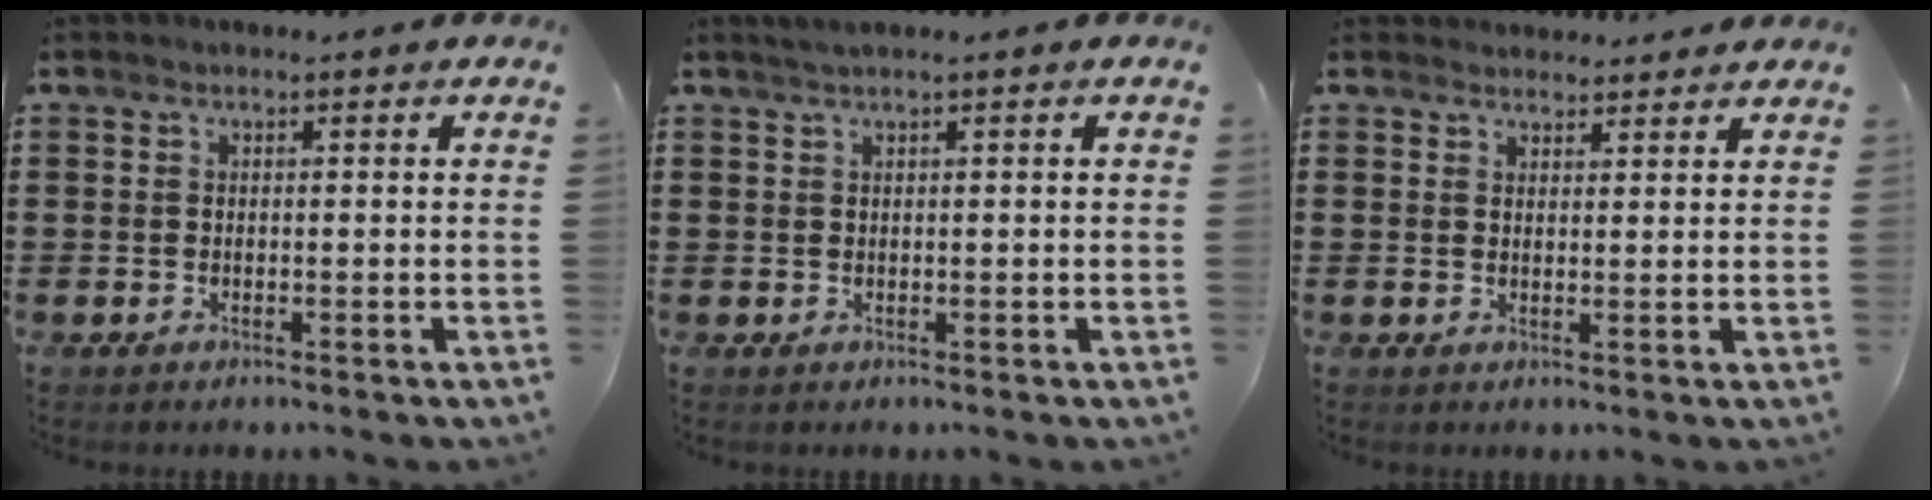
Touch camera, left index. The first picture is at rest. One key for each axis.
{"total": 0.9, "fx": 0.5, "fy": -0.1, "fz": 0.7, "tx": -0.010, "ty": 0.000, "tz": 0.009}
{"total": 2.3, "fx": 2.2, "fy": 0.5, "fz": -0.2, "tx": -0.003, "ty": -0.001, "tz": 0.043}